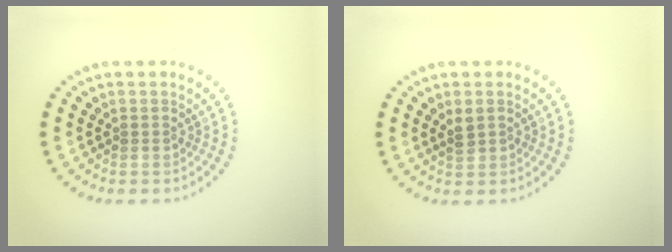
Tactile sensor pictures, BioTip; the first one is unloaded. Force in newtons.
{"total": 1.3, "press": 1.3, "slide": 0.2}